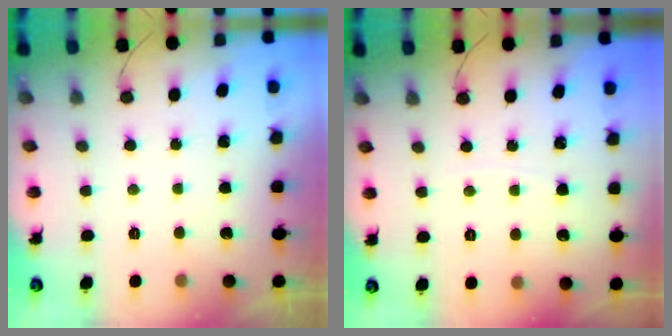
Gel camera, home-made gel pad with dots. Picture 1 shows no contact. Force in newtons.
{"total": 2.4, "press": 2.4, "slide": 0.3}